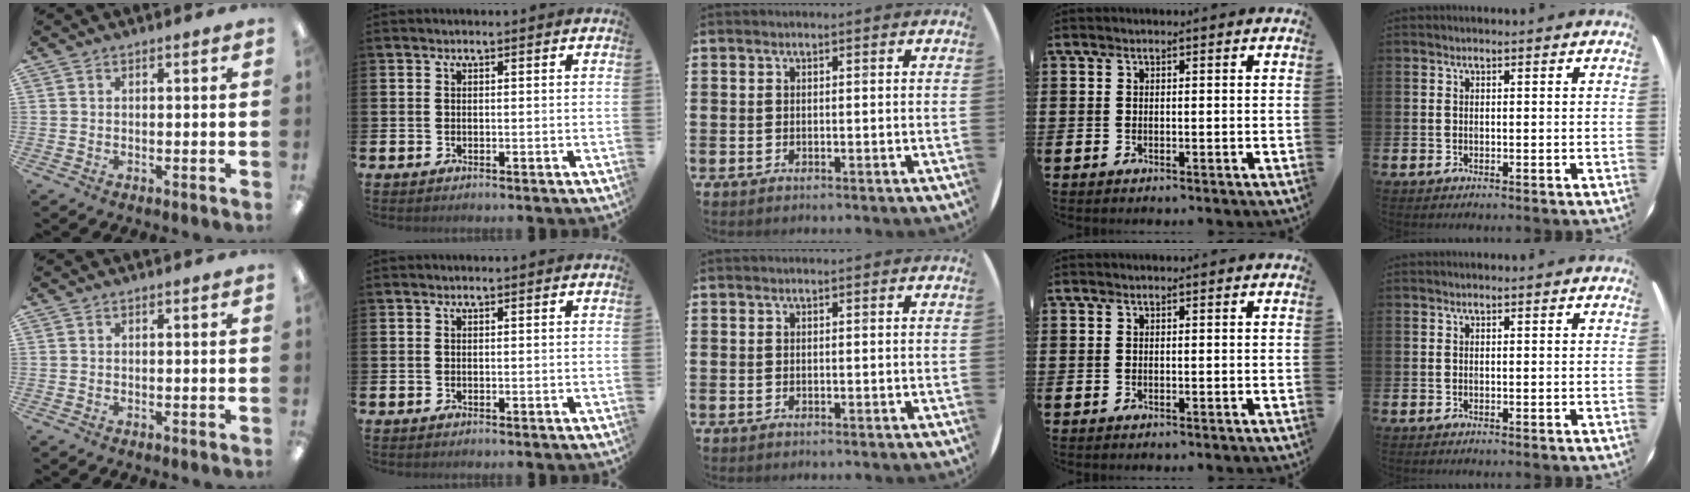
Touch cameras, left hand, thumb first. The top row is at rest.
{}